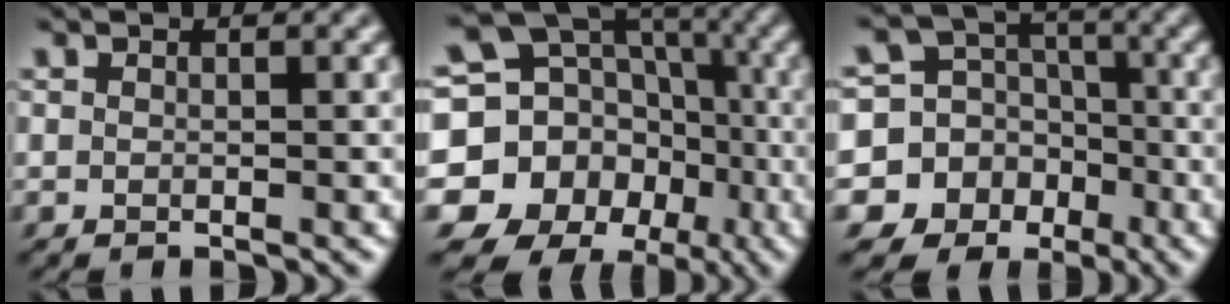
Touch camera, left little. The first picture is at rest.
{"total": 18.0, "force": [-4.2, 16.2, 6.7], "torque": [-0.151, -0.008, -0.082]}
{"total": 13.1, "force": [-4.9, 11.9, 2.6], "torque": [-0.098, -0.015, -0.086]}